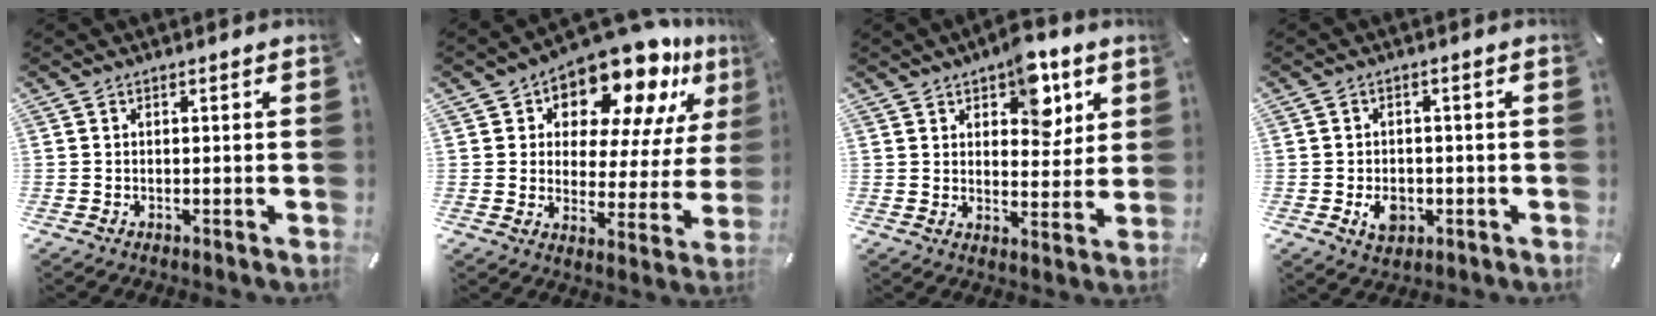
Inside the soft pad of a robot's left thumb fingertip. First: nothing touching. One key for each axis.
{"total": 15.3, "fx": 12.0, "fy": 6.7, "fz": 6.8, "tx": -0.117, "ty": -0.098, "tz": 0.205}
{"total": 9.5, "fx": 5.5, "fy": 5.8, "fz": 5.2, "tx": -0.057, "ty": -0.023, "tz": 0.093}
{"total": 5.1, "fx": -1.3, "fy": 4.0, "fz": 2.9, "tx": -0.045, "ty": -0.004, "tz": -0.025}